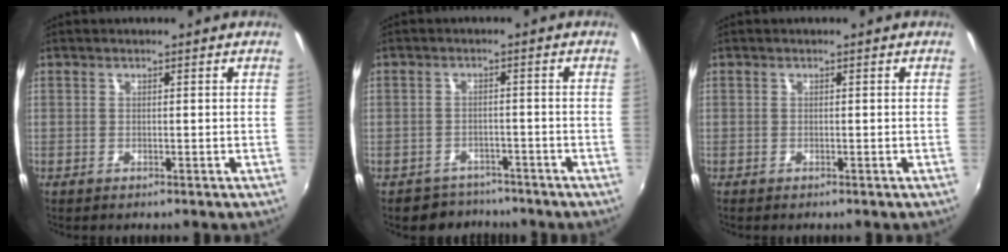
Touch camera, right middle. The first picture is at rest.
{"total": 5.2, "force": [-4.4, 2.9, -0.1], "torque": [-0.013, 0.012, -0.070]}
{"total": 0.0}